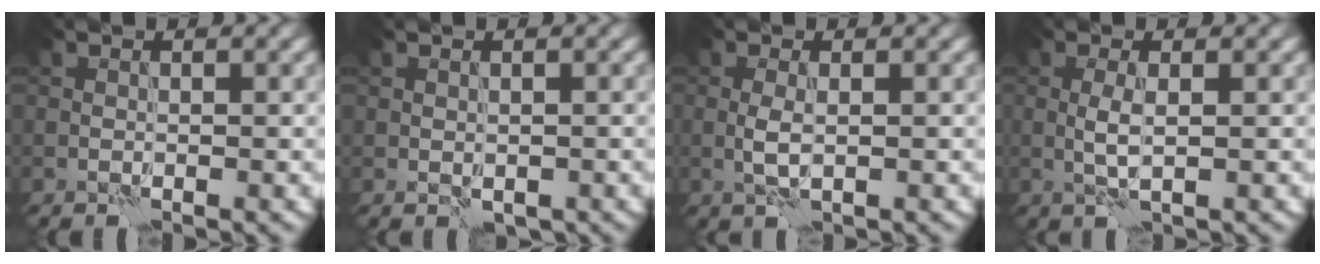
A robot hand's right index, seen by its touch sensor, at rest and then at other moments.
{"total": 1.5, "force": [-0.4, 1.2, 0.8], "torque": [-0.015, -0.009, -0.003]}
{"total": 1.5, "force": [0.1, 0.6, 1.4], "torque": [-0.034, -0.002, -0.001]}
{"total": 1.7, "force": [0.3, 0.4, 1.6], "torque": [-0.038, 0.001, 0.003]}